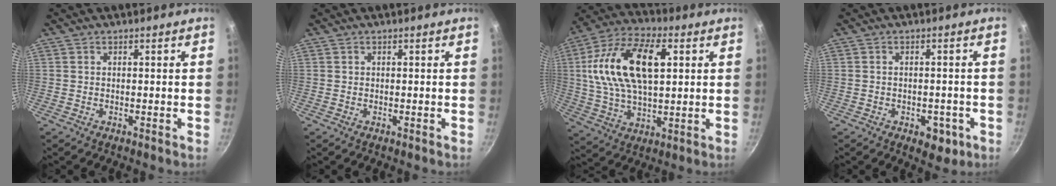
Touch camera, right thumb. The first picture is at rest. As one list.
[{"total": 0.0}, {"total": 20.3, "force": [4.5, 10.9, 16.5], "torque": [-0.302, 0.007, 0.074]}, {"total": 5.6, "force": [-2.3, 3.4, 3.8], "torque": [-0.030, 0.011, -0.020]}]